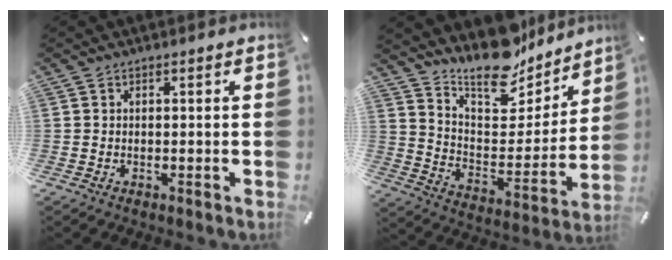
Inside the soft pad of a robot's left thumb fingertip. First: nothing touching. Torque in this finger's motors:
{"motor_torque": [1.58, -1.05, 0.73, -2.04, -0.02]}